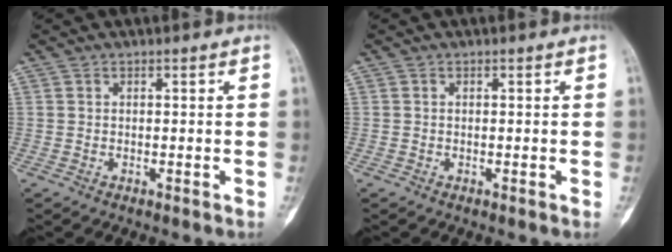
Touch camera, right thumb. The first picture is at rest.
{"total": 0.0}